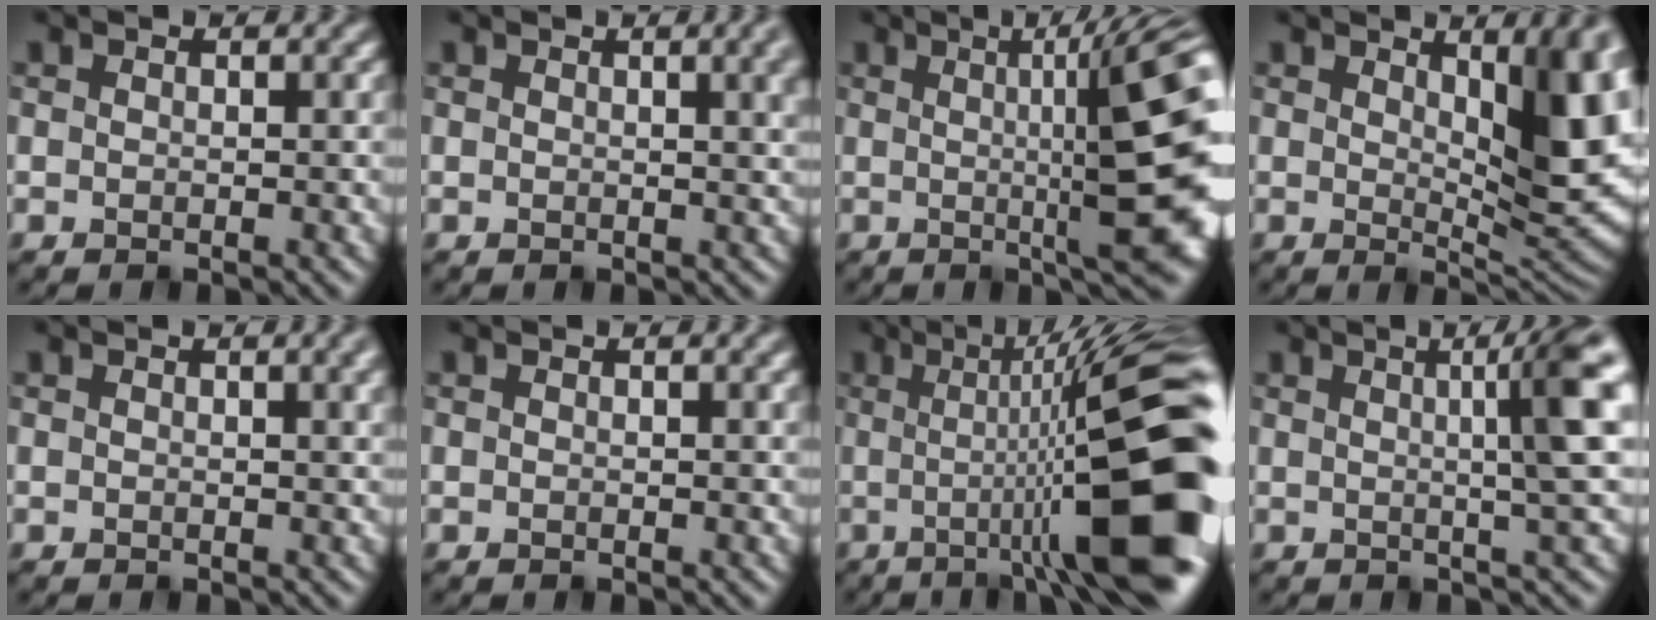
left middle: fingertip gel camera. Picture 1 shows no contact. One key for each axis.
{"total": 6.6, "fx": 3.2, "fy": 2.8, "fz": 5.1, "tx": -0.040, "ty": 0.028, "tz": 0.026}
{"total": 14.3, "fx": 1.3, "fy": 2.9, "fz": 13.9, "tx": -0.154, "ty": 0.005, "tz": 0.025}
{"total": 10.9, "fx": 3.3, "fy": 3.7, "fz": 9.7, "tx": -0.121, "ty": -0.003, "tz": 0.053}
{"total": 3.9, "fx": 2.2, "fy": 1.4, "fz": 3.0, "tx": -0.033, "ty": 0.014, "tz": 0.025}
{"total": 0.9, "fx": 0.6, "fy": 0.2, "fz": 0.7, "tx": -0.006, "ty": 0.003, "tz": 0.009}
{"total": 15.7, "fx": -1.3, "fy": 3.4, "fz": 15.3, "tx": -0.175, "ty": 0.017, "tz": -0.026}
{"total": 7.1, "fx": 1.9, "fy": 1.1, "fz": 6.8, "tx": -0.069, "ty": 0.016, "tz": 0.022}